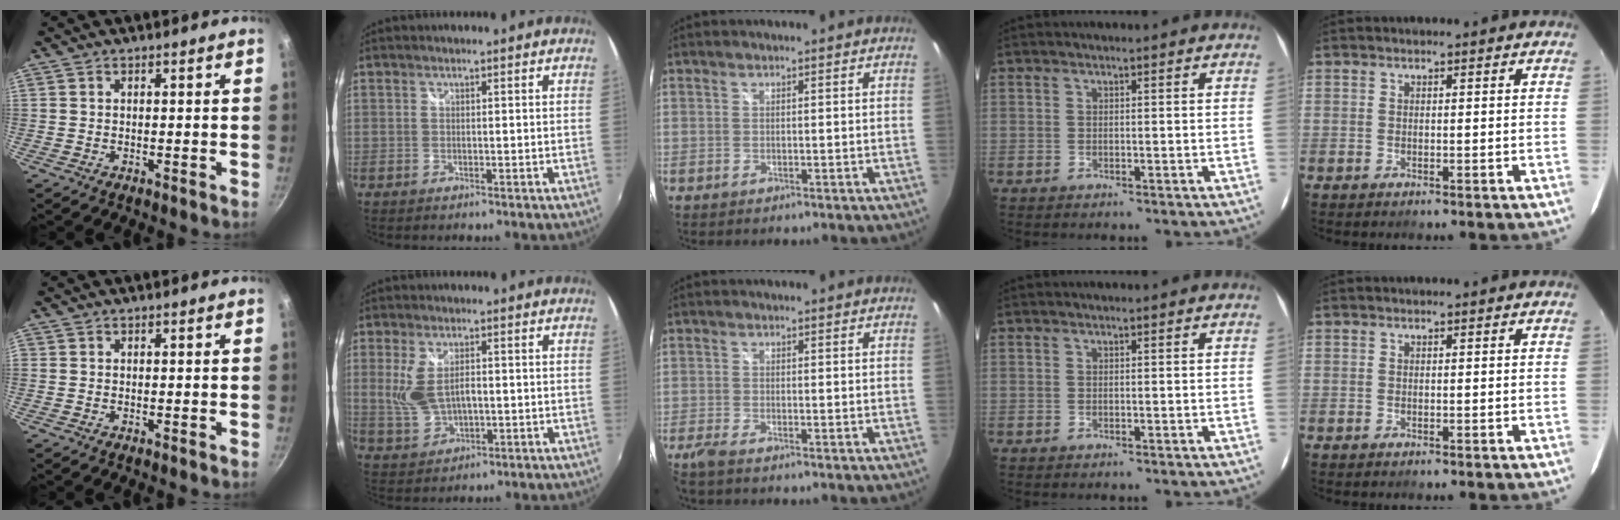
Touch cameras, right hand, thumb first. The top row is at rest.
{"index": {"total": 7.4, "force": [0.2, 4.0, 6.3], "torque": [-0.134, -0.002, 0.013]}, "middle": {"total": 2.6, "force": [-2.1, -0.1, 1.4], "torque": [-0.040, -0.009, -0.047]}}